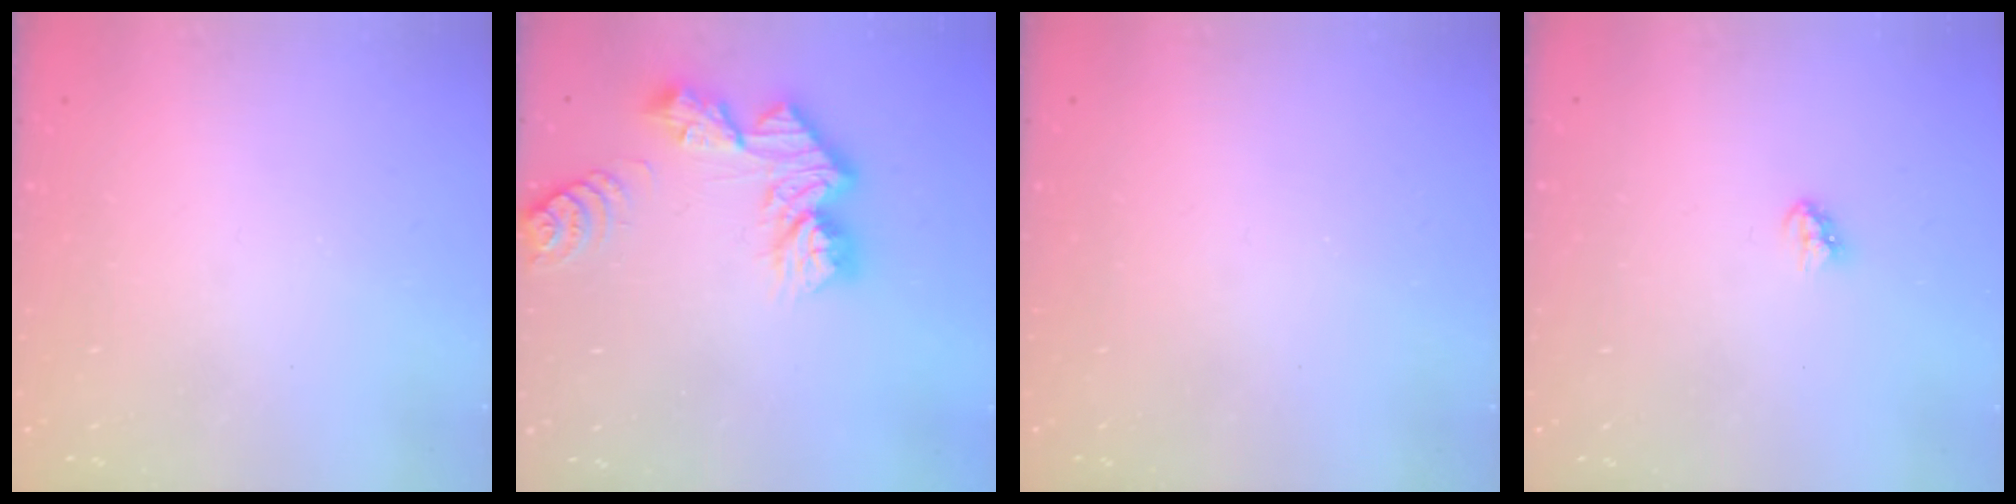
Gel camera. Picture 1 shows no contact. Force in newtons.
{"total": 12.8, "press": 12.7, "slide": 1.1}
{"total": 0.0}
{"total": 2.9, "press": 2.9, "slide": 0.2}